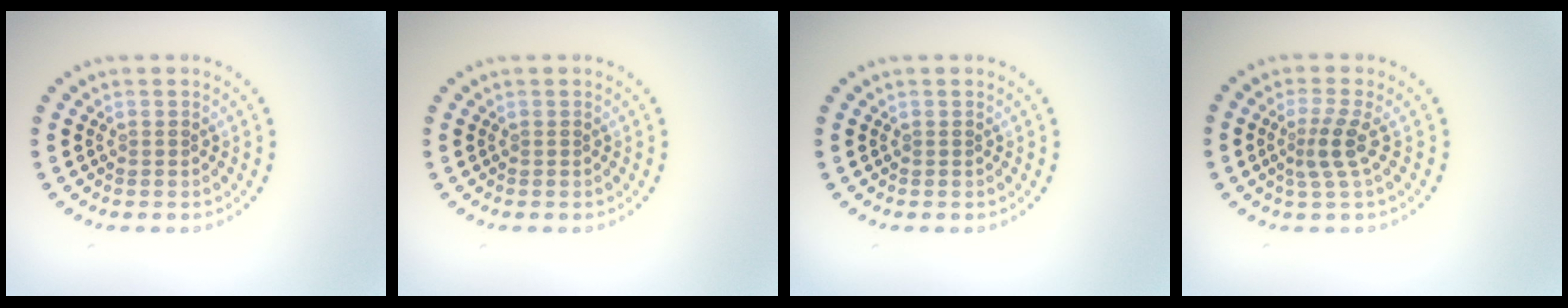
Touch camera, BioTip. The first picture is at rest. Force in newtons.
{"total": 0.0}
{"total": 0.0}
{"total": 2.5, "press": 1.8, "slide": 1.7}